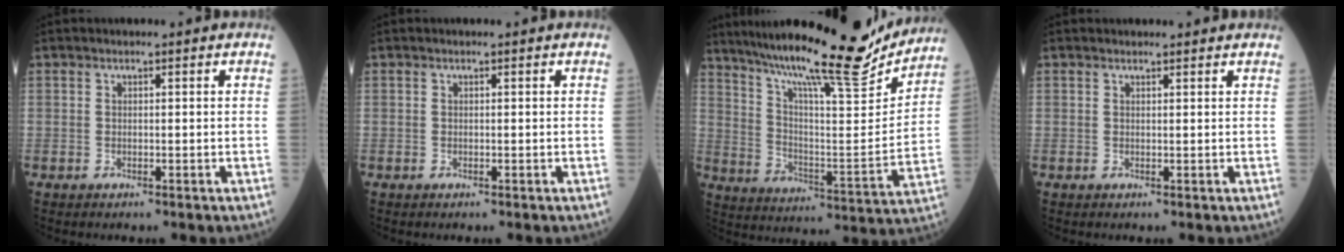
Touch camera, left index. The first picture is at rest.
{"total": 0.0}
{"total": 24.1, "force": [21.0, 2.0, 11.6], "torque": [-0.204, -0.040, 0.310]}
{"total": 2.0, "force": [1.9, 0.4, 0.2], "torque": [-0.010, 0.007, 0.024]}